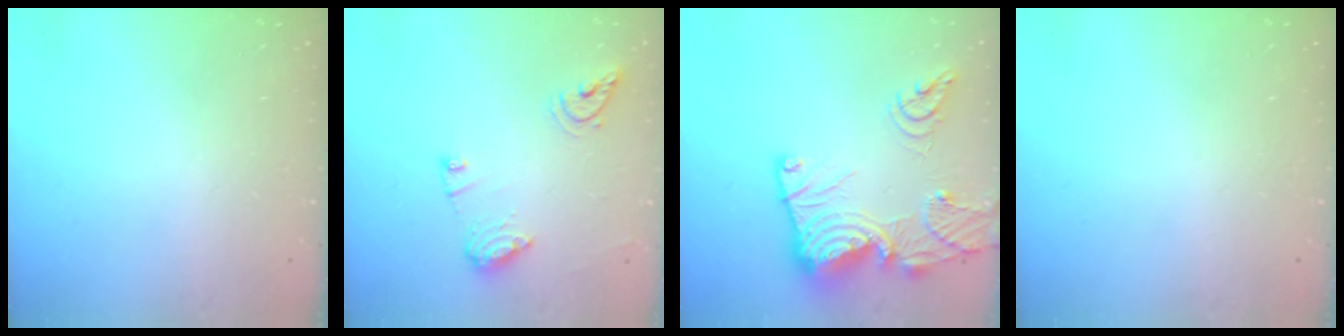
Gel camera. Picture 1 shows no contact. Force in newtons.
{"total": 10.3, "press": 10.2, "slide": 1.1}
{"total": 21.8, "press": 21.7, "slide": 2.3}
{"total": 0.0}